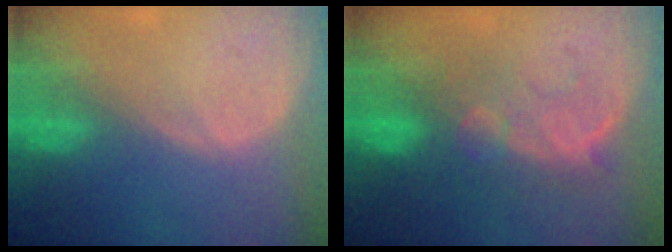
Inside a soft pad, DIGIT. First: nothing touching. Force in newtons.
{"total": 8.8, "press": 8.2, "slide": 3.2}